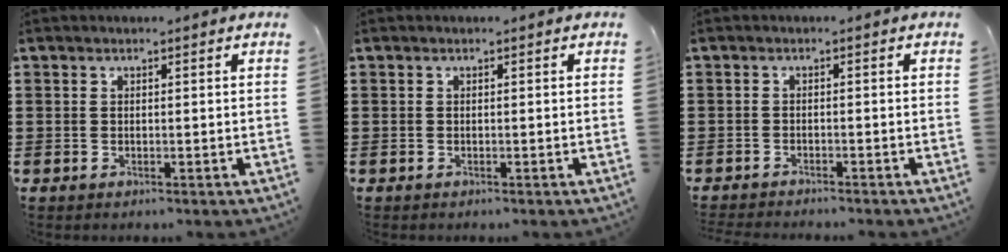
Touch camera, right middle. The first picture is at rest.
{"total": 0.0}
{"total": 1.4, "force": [-1.4, -0.1, 0.0], "torque": [-0.005, -0.001, -0.029]}